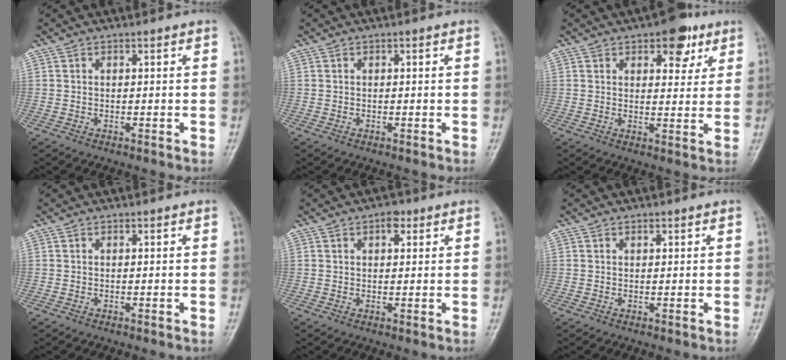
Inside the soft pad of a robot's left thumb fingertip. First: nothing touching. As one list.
[{"total": 0.0}, {"total": 7.7, "force": [4.3, 4.0, 4.9], "torque": [-0.031, -0.016, 0.052]}, {"total": 0.0}, {"total": 2.6, "force": [1.3, 1.5, 1.7], "torque": [-0.012, -0.002, 0.017]}, {"total": 0.6, "force": [0.5, 0.3, 0.3], "torque": [-0.004, -0.003, 0.008]}]